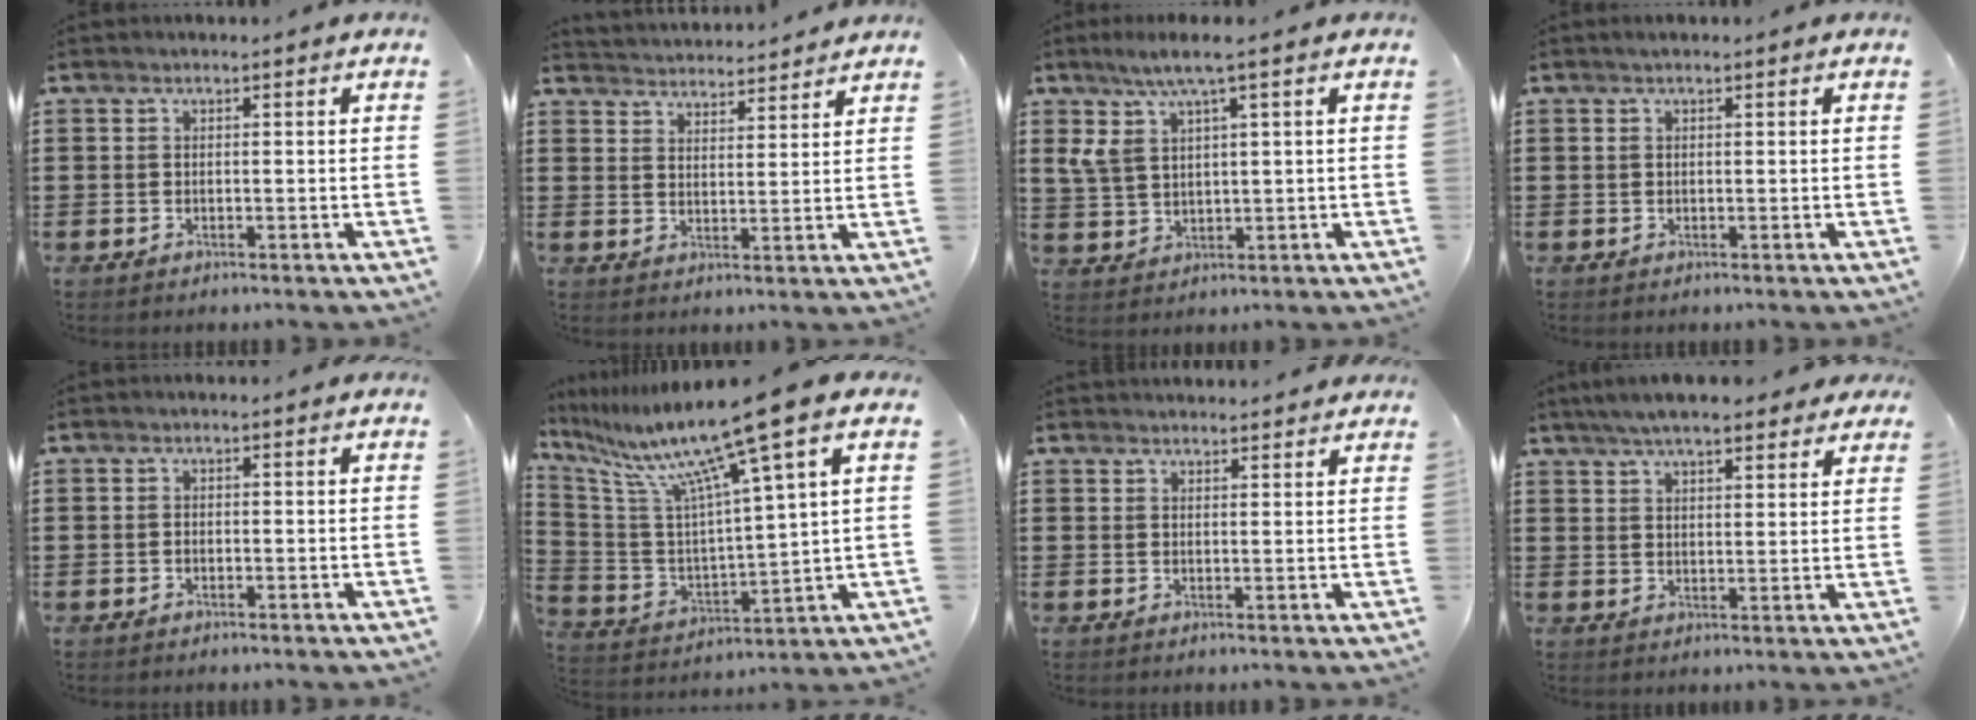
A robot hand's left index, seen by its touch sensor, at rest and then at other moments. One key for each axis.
{"total": 3.5, "fx": 3.5, "fy": 0.0, "fz": -0.6, "tx": -0.003, "ty": -0.019, "tz": 0.062}
{"total": 6.3, "fx": 3.3, "fy": 1.5, "fz": 5.1, "tx": -0.113, "ty": 0.003, "tz": 0.056}
{"total": 0.7, "fx": 0.4, "fy": 0.3, "fz": 0.5, "tx": -0.010, "ty": 0.004, "tz": 0.006}
{"total": 0.0}
{"total": 13.4, "fx": 9.5, "fy": -0.4, "fz": 9.5, "tx": -0.209, "ty": -0.059, "tz": 0.146}
{"total": 1.9, "fx": 1.9, "fy": 0.0, "fz": -0.1, "tx": -0.004, "ty": -0.001, "tz": 0.038}
{"total": 6.0, "fx": 5.3, "fy": 1.1, "fz": 2.6, "tx": -0.065, "ty": -0.005, "tz": 0.097}